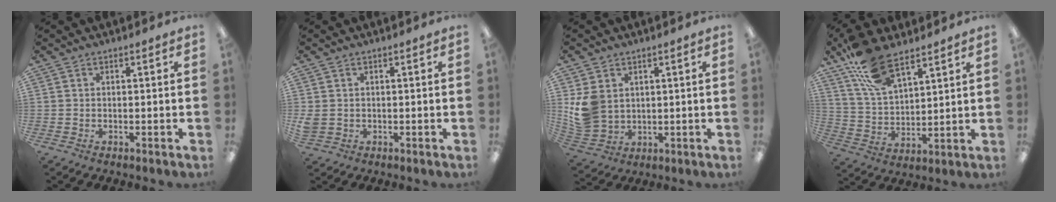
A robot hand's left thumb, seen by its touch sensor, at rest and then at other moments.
{"total": 2.2, "force": [0.4, 2.0, 1.0], "torque": [-0.019, 0.003, 0.008]}
{"total": 8.5, "force": [2.5, 7.0, 4.1], "torque": [-0.098, 0.001, 0.054]}
{"total": 14.7, "force": [10.6, 6.1, 8.2], "torque": [-0.176, -0.037, 0.198]}